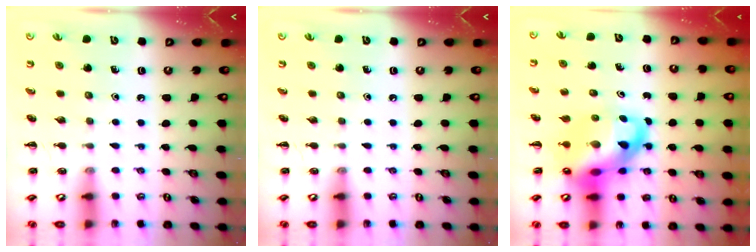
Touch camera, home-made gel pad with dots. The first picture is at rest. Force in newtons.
{"total": 0.0}
{"total": 14.9, "press": 14.3, "slide": 4.1}